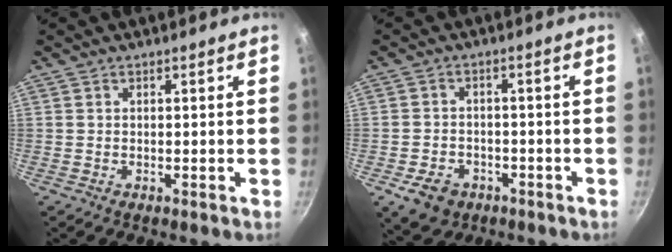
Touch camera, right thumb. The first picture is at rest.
{"total": 7.4, "force": [-3.5, 5.5, 3.4], "torque": [-0.044, 0.027, -0.045]}